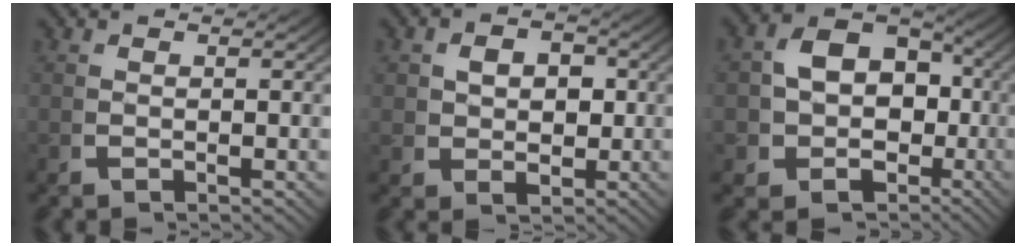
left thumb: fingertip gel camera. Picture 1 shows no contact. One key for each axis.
{"total": 3.6, "fx": 0.6, "fy": 2.9, "fz": 2.1, "tx": -0.039, "ty": -0.017, "tz": 0.022}
{"total": 11.6, "fx": -1.6, "fy": 9.9, "fz": 5.8, "tx": -0.143, "ty": -0.054, "tz": -0.008}